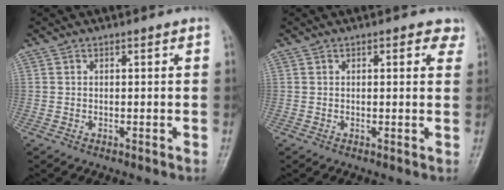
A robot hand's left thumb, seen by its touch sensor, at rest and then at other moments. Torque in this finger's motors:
{"motor_torque": [-0.06, -0.09, -0.16, -0.16, 0.05]}